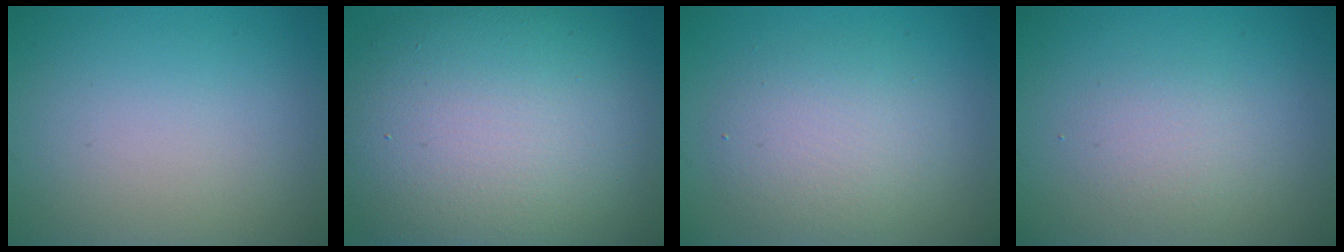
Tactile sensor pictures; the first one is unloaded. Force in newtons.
{"total": 14.6, "press": 14.6, "slide": 0.4}
{"total": 4.0, "press": 4.0, "slide": 0.1}
{"total": 1.7, "press": 1.7, "slide": 0.1}